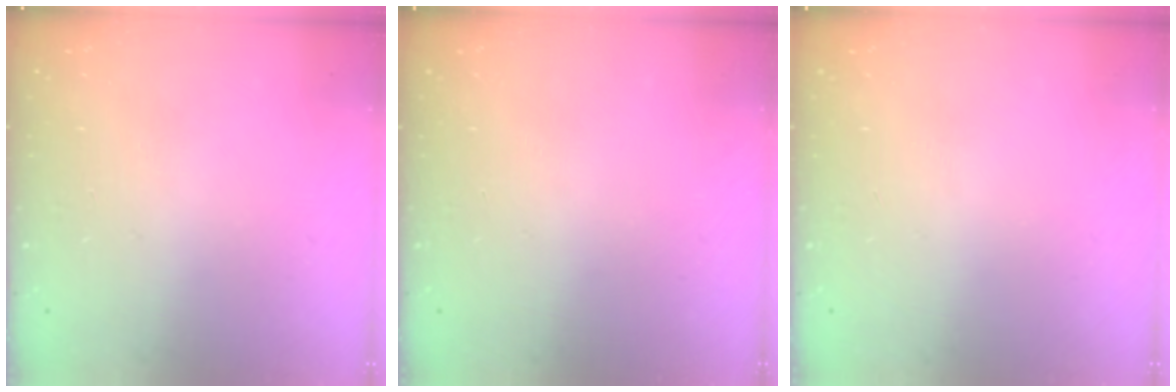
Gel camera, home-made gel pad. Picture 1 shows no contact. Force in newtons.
{"total": 0.0}
{"total": 0.0}